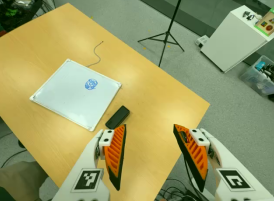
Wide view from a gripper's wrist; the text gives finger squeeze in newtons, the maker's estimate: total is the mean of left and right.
{"total": 0.0}